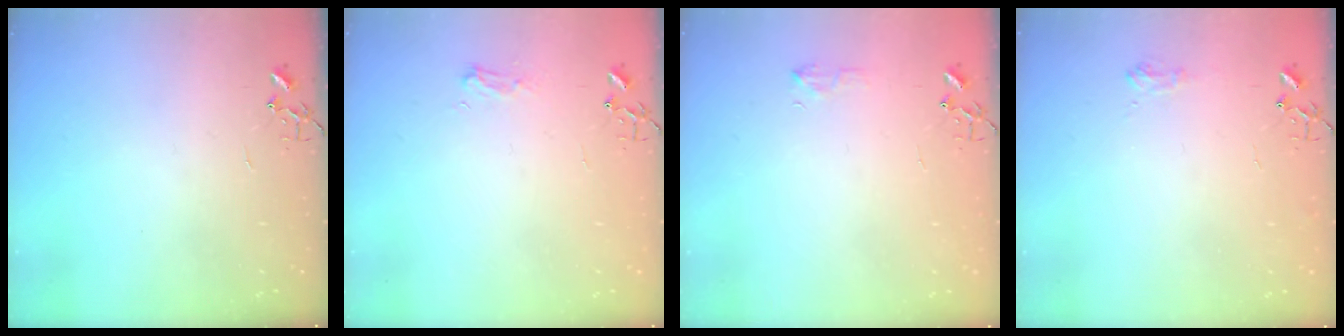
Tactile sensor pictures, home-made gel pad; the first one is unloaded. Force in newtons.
{"total": 6.6, "press": 6.6, "slide": 0.5}
{"total": 6.0, "press": 6.0, "slide": 0.6}
{"total": 7.1, "press": 7.1, "slide": 0.8}